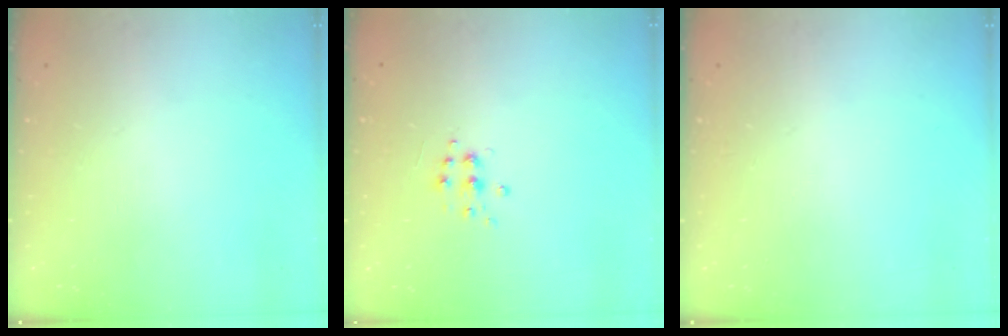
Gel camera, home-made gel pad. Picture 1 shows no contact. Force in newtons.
{"total": 5.8, "press": 5.7, "slide": 0.6}
{"total": 0.0}